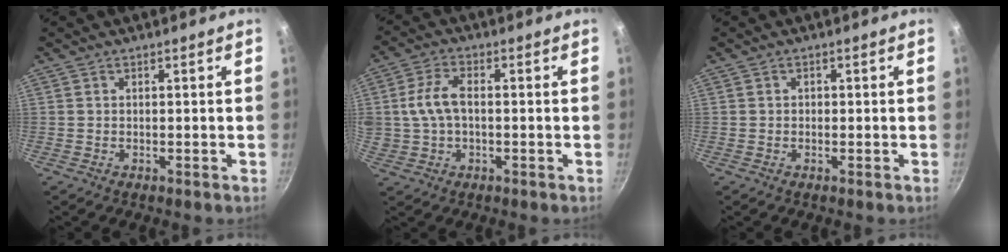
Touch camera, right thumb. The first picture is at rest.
{"total": 7.5, "force": [0.2, 4.5, 5.9], "torque": [-0.118, 0.018, -0.001]}
{"total": 0.8, "force": [0.0, 0.8, 0.4], "torque": [-0.003, 0.004, -0.001]}